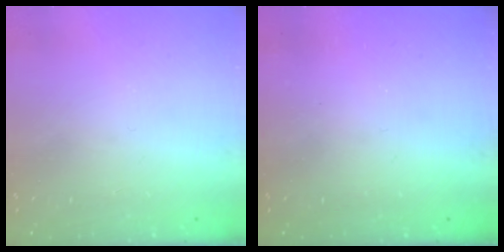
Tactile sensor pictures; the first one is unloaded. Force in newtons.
{"total": 0.0}